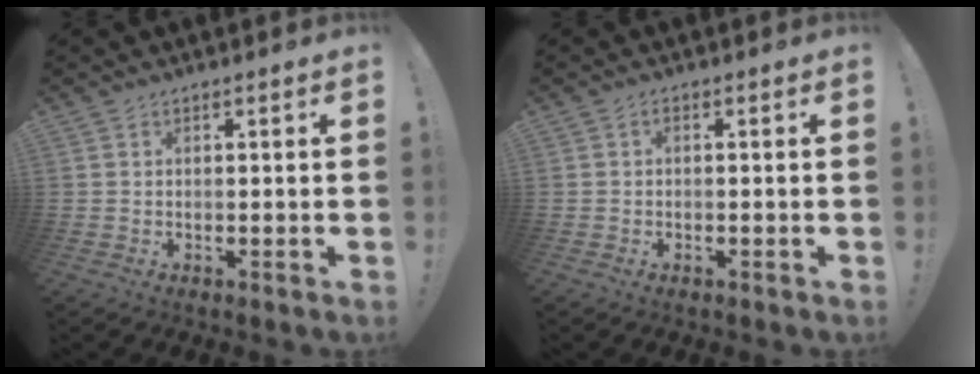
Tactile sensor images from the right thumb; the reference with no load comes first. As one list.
[{"total": 1.0, "force": [-0.5, 0.2, 0.9], "torque": [-0.016, 0.003, -0.009]}]